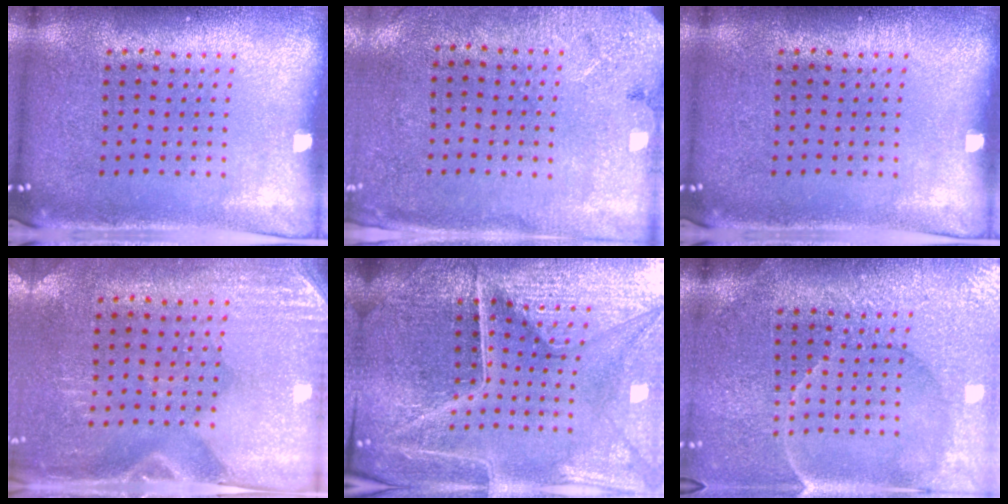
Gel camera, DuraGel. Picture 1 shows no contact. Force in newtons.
{"total": 2.6, "press": 2.1, "slide": 1.6}
{"total": 0.0}
{"total": 2.8, "press": 2.5, "slide": 1.3}
{"total": 5.4, "press": 5.1, "slide": 1.7}
{"total": 3.8, "press": 3.5, "slide": 1.5}